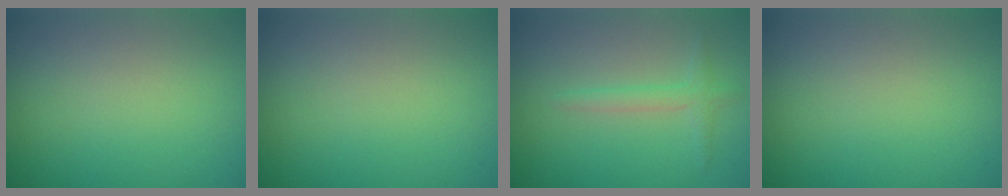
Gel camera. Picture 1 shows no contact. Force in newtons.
{"total": 0.0}
{"total": 1.7, "press": 1.7, "slide": 0.1}
{"total": 0.0}